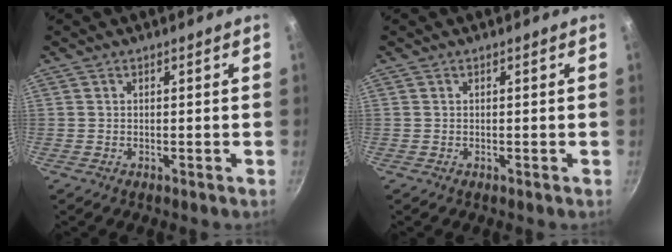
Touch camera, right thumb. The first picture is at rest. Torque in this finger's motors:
{"motor_torque": [-0.07, 0.07, -0.04, -0.04, 0.00]}